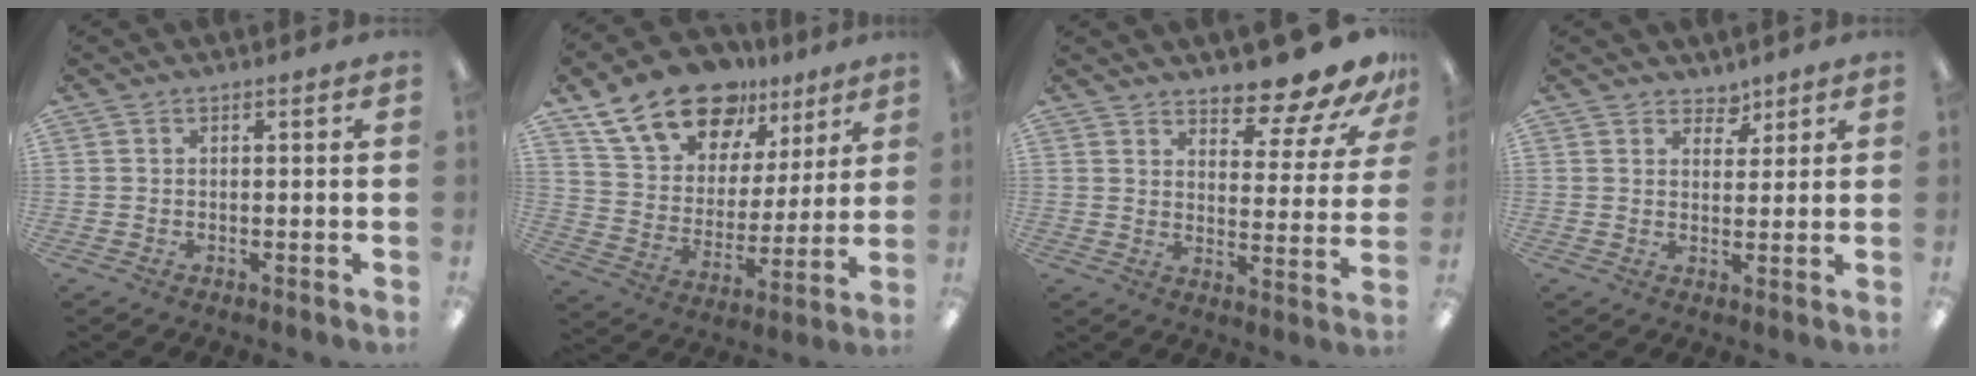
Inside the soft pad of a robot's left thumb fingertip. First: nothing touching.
{"total": 19.9, "force": [13.9, 11.2, 8.6], "torque": [-0.158, -0.077, 0.255]}
{"total": 12.0, "force": [10.7, 2.8, 4.5], "torque": [-0.053, -0.094, 0.186]}
{"total": 3.9, "force": [3.2, 2.3, 0.6], "torque": [0.002, -0.018, 0.055]}